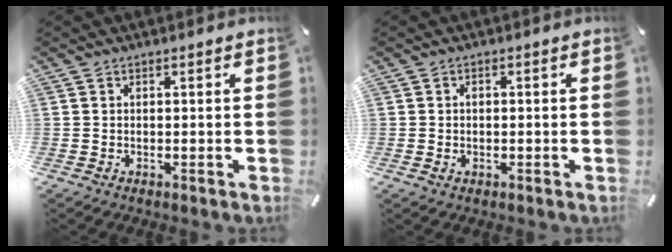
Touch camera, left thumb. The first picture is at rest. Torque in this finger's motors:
{"motor_torque": [-0.05, -0.10, 0.02, -0.04, -0.01]}